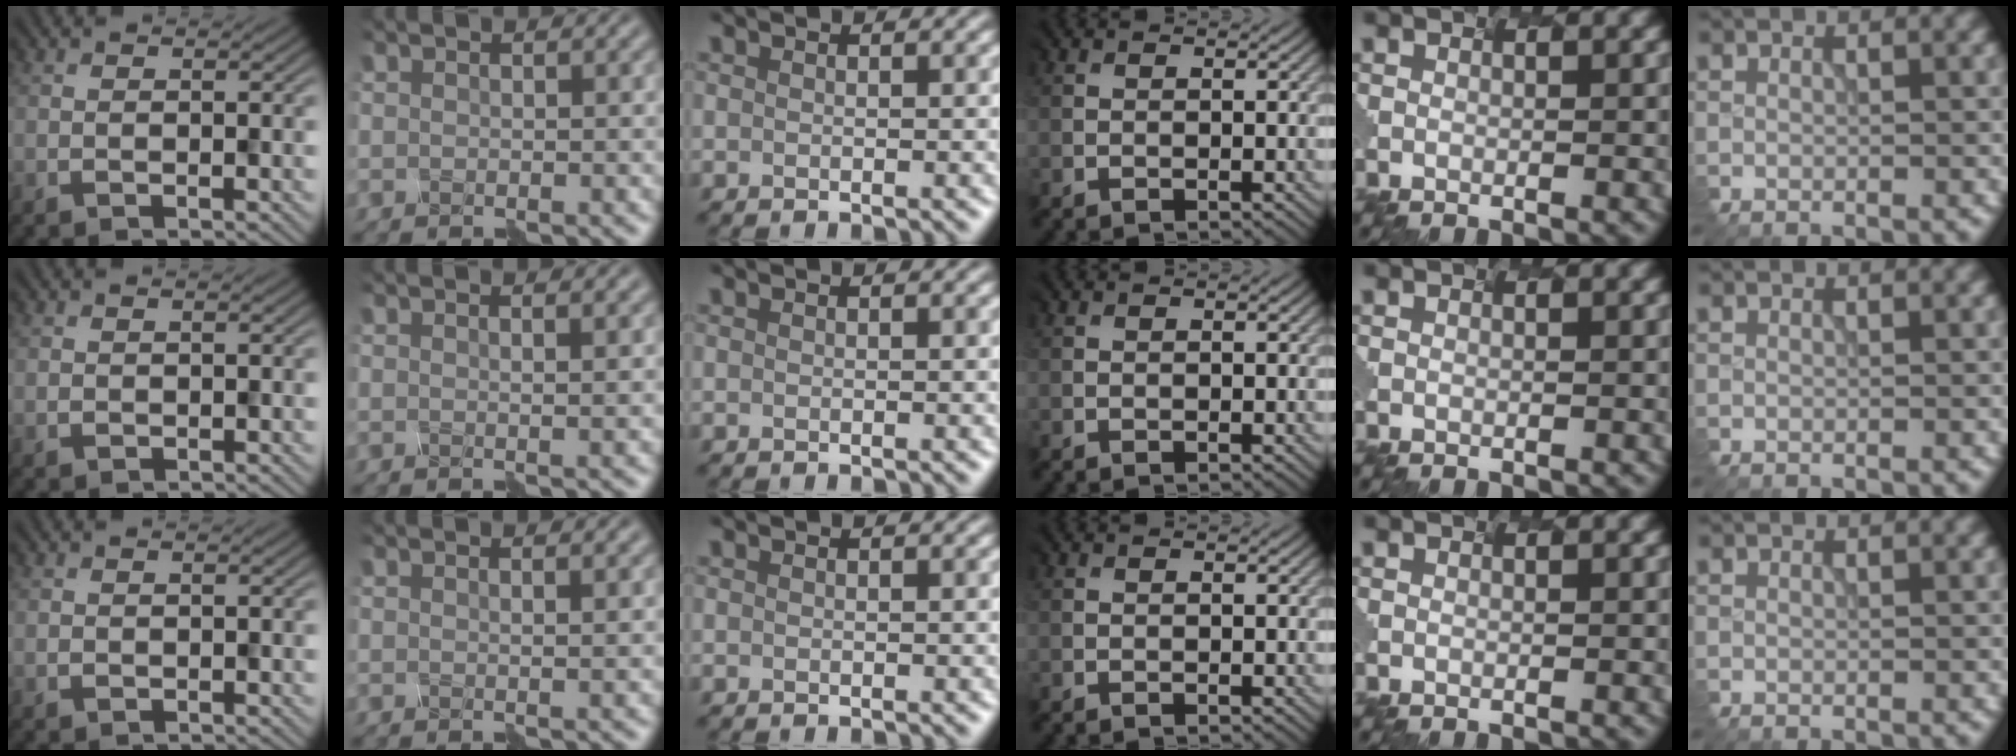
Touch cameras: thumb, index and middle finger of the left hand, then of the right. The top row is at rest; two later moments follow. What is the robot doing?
{"motion": "disassemble", "object": "puzzle pieces"}